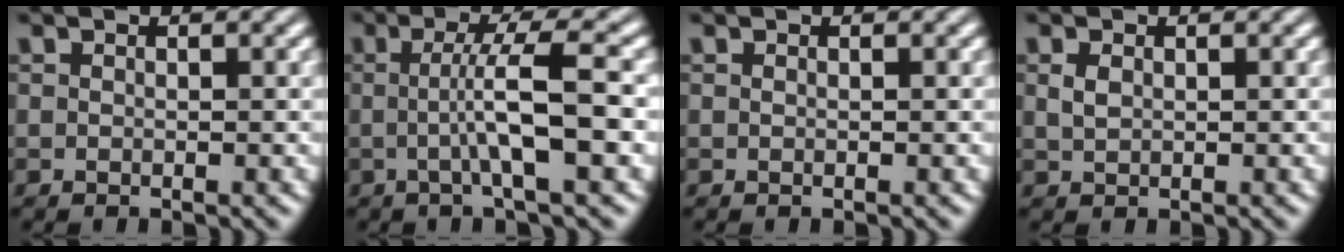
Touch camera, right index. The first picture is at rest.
{"total": 4.0, "force": [-0.2, -0.8, 3.9], "torque": [-0.061, -0.001, -0.001]}
{"total": 0.0}
{"total": 0.7, "force": [0.3, -0.4, 0.5], "torque": [-0.005, -0.007, 0.019]}